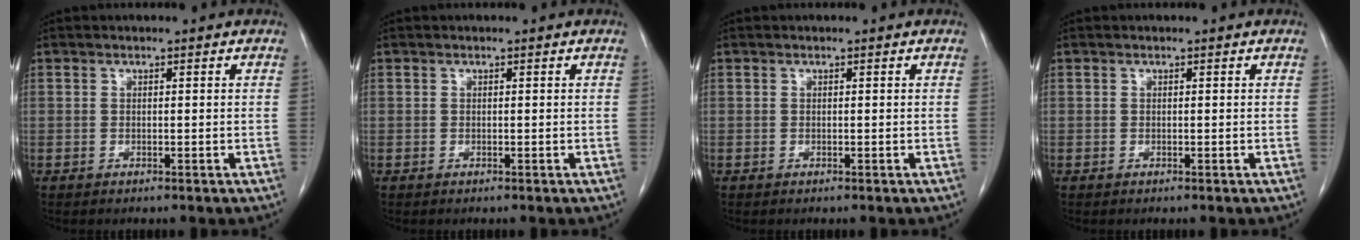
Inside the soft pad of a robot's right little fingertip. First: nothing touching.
{"total": 0.0}
{"total": 0.0}
{"total": 0.0}